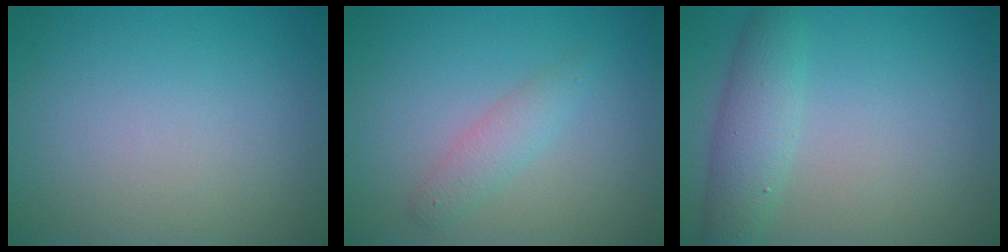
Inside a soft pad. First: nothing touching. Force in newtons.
{"total": 1.9, "press": 1.9, "slide": 0.0}
{"total": 3.4, "press": 3.4, "slide": 0.2}